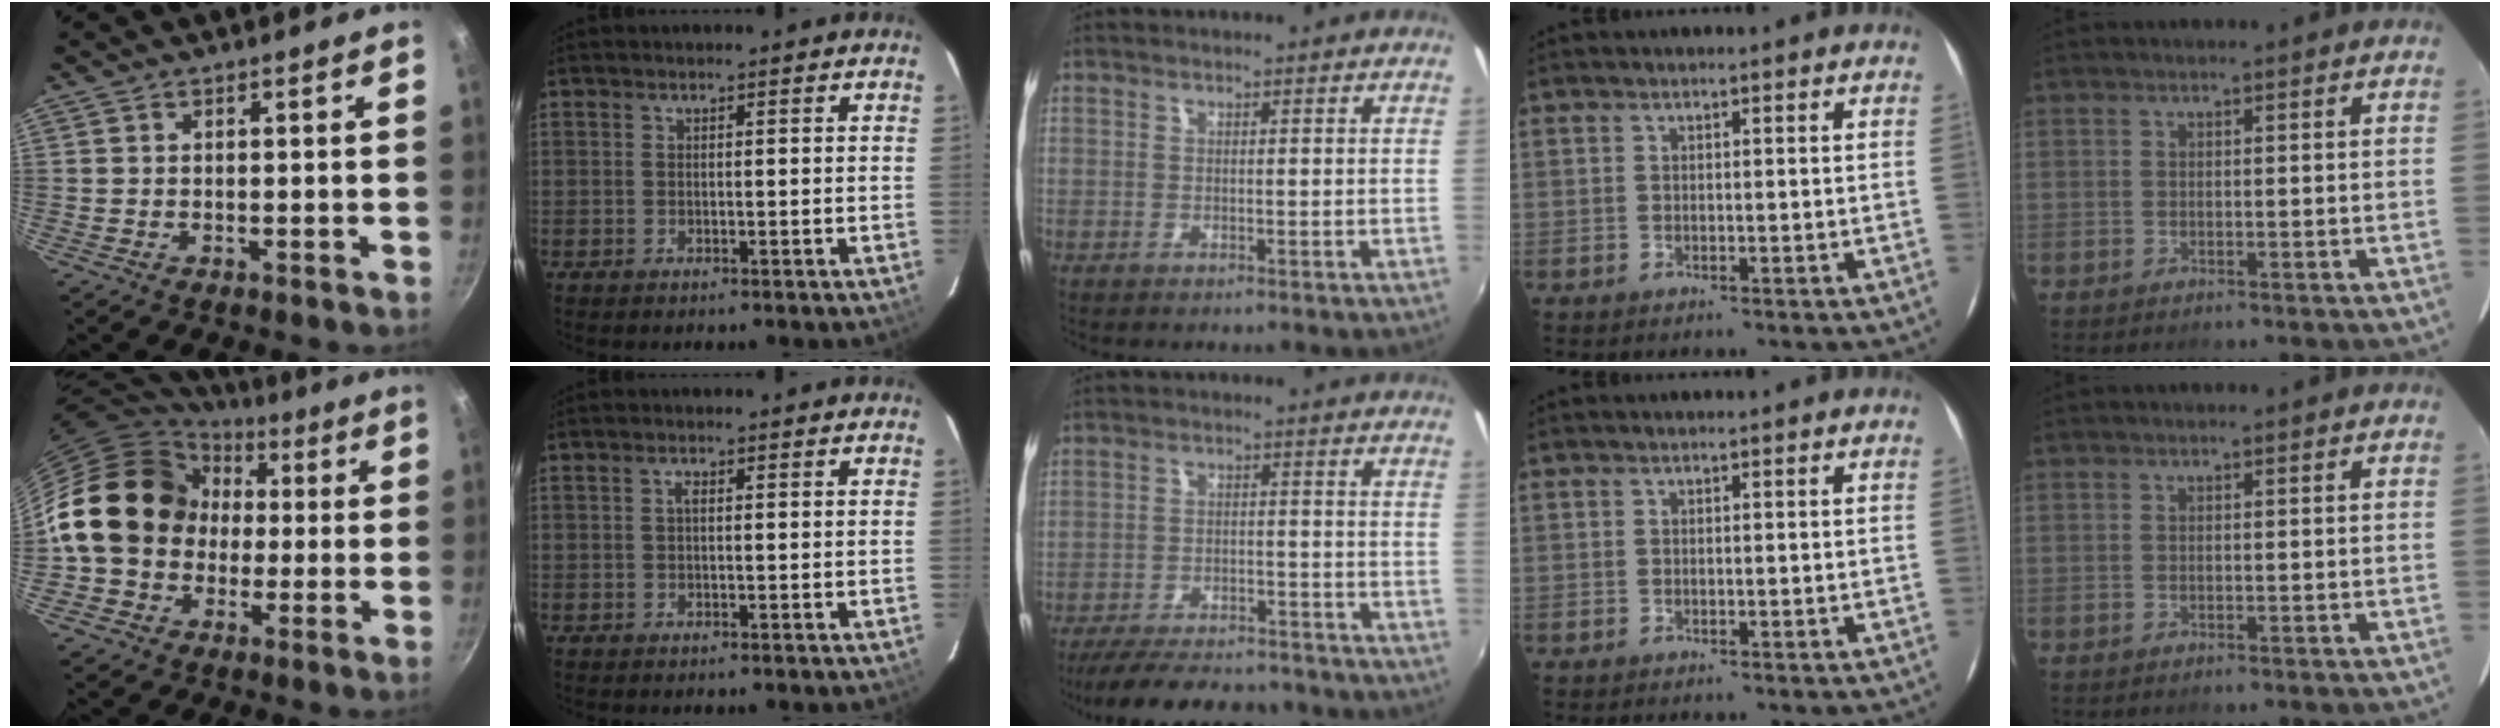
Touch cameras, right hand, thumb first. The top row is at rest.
{"thumb": {"total": 18.8, "force": [0.6, 15.8, 10.1], "torque": [-0.157, 0.051, 0.005]}, "index": {"total": 0.9, "force": [0.1, 0.4, 0.8], "torque": [-0.016, 0.005, -0.001]}, "middle": {"total": 16.9, "force": [-14.4, 4.9, 7.3], "torque": [-0.154, -0.013, -0.206]}}